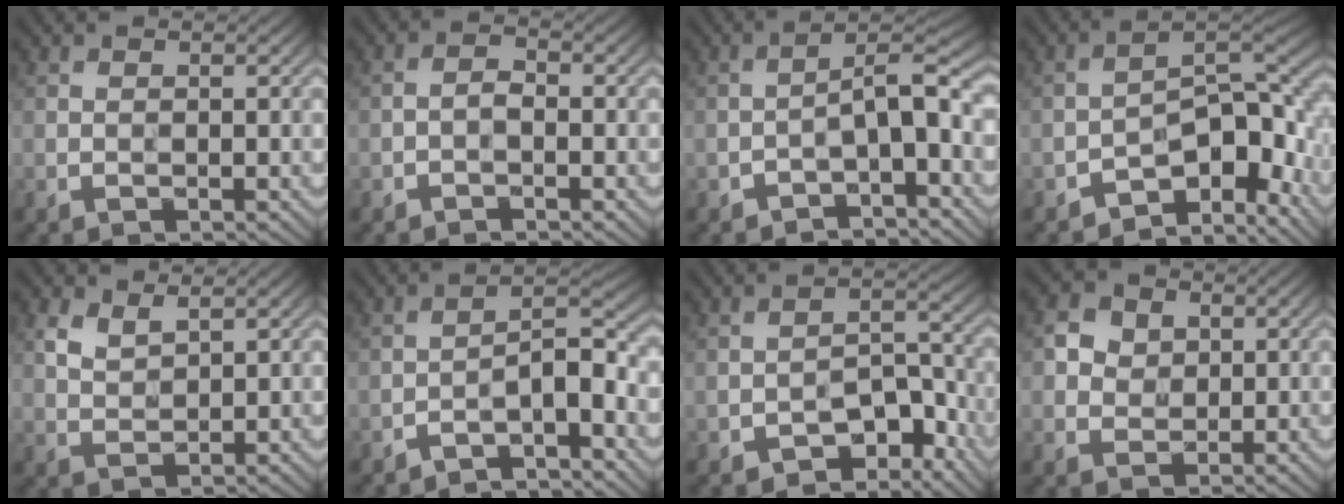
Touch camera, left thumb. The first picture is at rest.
{"total": 1.6, "force": [-0.9, 0.7, 1.2], "torque": [-0.021, 0.006, -0.023]}
{"total": 5.4, "force": [-2.3, 1.7, 4.5], "torque": [-0.066, 0.017, -0.047]}
{"total": 9.4, "force": [-5.3, 4.1, 6.6], "torque": [-0.083, 0.001, -0.104]}
{"total": 3.2, "force": [2.0, 1.5, 2.0], "torque": [-0.053, -0.003, 0.044]}
{"total": 5.4, "force": [-3.6, 1.2, 3.8], "torque": [-0.055, 0.017, -0.066]}
{"total": 6.0, "force": [-4.2, 2.9, 3.1], "torque": [-0.034, 0.009, -0.074]}
{"total": 3.7, "force": [0.7, 3.2, 1.6], "torque": [-0.035, 0.003, 0.010]}